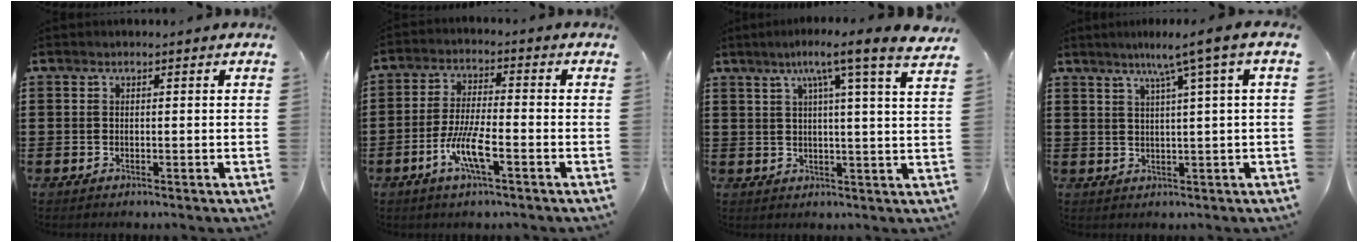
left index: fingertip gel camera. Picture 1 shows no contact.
{"total": 7.4, "force": [-3.4, 1.5, 6.4], "torque": [-0.143, -0.014, -0.069]}
{"total": 7.4, "force": [4.5, -0.6, 5.9], "torque": [-0.106, -0.025, 0.063]}
{"total": 5.3, "force": [2.4, -0.8, 4.6], "torque": [-0.096, -0.003, 0.035]}